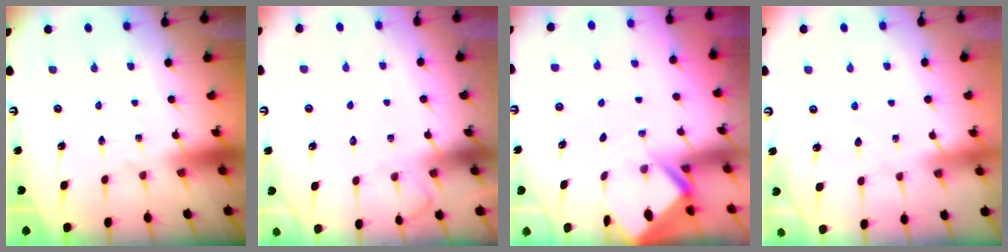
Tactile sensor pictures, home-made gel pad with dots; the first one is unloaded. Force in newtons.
{"total": 5.3, "press": 5.3, "slide": 0.7}
{"total": 2.6, "press": 2.6, "slide": 0.1}
{"total": 2.0, "press": 2.0, "slide": 0.2}